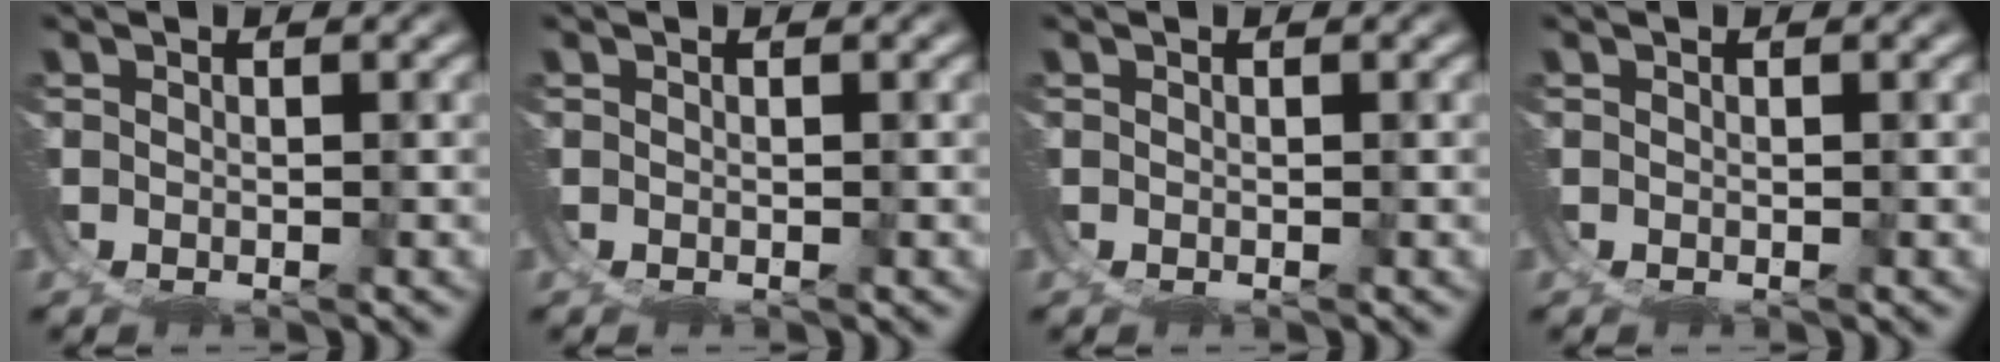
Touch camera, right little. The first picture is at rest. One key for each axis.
{"total": 0.0}
{"total": 0.0}
{"total": 0.0}